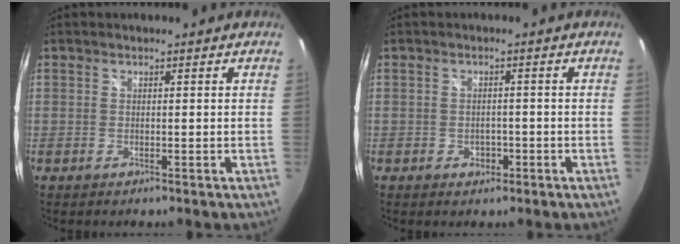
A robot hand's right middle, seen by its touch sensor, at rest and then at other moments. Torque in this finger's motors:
{"motor_torque": [0.23, -0.33, 0.04, 0.02]}